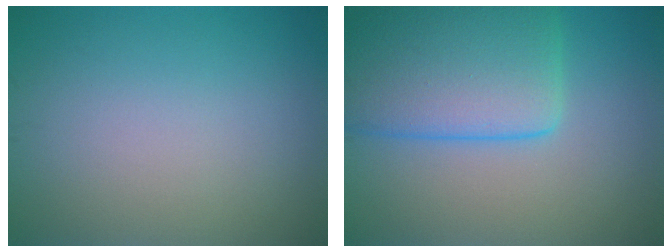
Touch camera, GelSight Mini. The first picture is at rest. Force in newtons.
{"total": 8.6, "press": 8.6, "slide": 0.4}